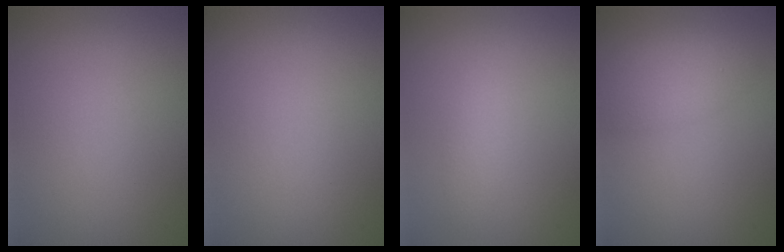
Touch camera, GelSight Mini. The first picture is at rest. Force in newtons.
{"total": 0.0}
{"total": 1.4, "press": 1.4, "slide": 0.1}
{"total": 3.0, "press": 3.0, "slide": 0.1}